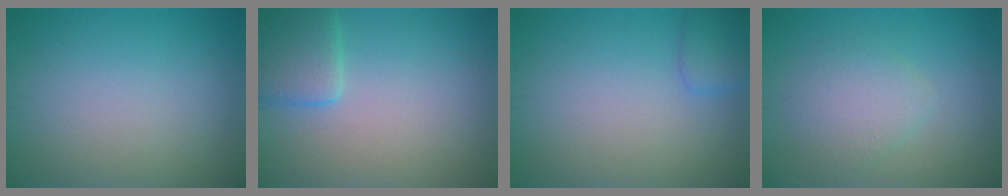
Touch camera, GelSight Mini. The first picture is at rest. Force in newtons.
{"total": 3.4, "press": 3.3, "slide": 0.2}
{"total": 1.7, "press": 1.7, "slide": 0.1}
{"total": 2.9, "press": 2.9, "slide": 0.2}